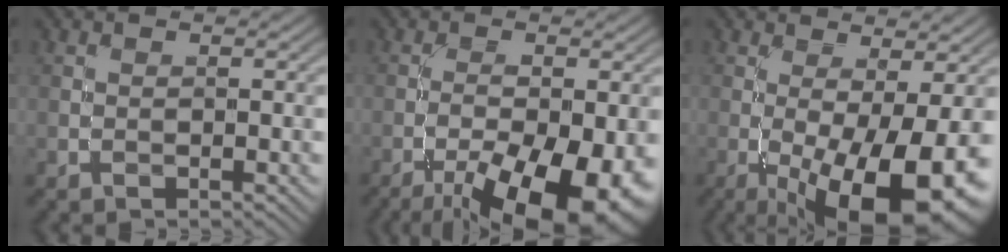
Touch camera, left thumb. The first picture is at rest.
{"total": 14.7, "force": [-8.0, 5.5, 11.1], "torque": [-0.176, -0.045, -0.105]}
{"total": 14.3, "force": [-4.9, 4.0, 12.8], "torque": [-0.195, -0.012, -0.068]}